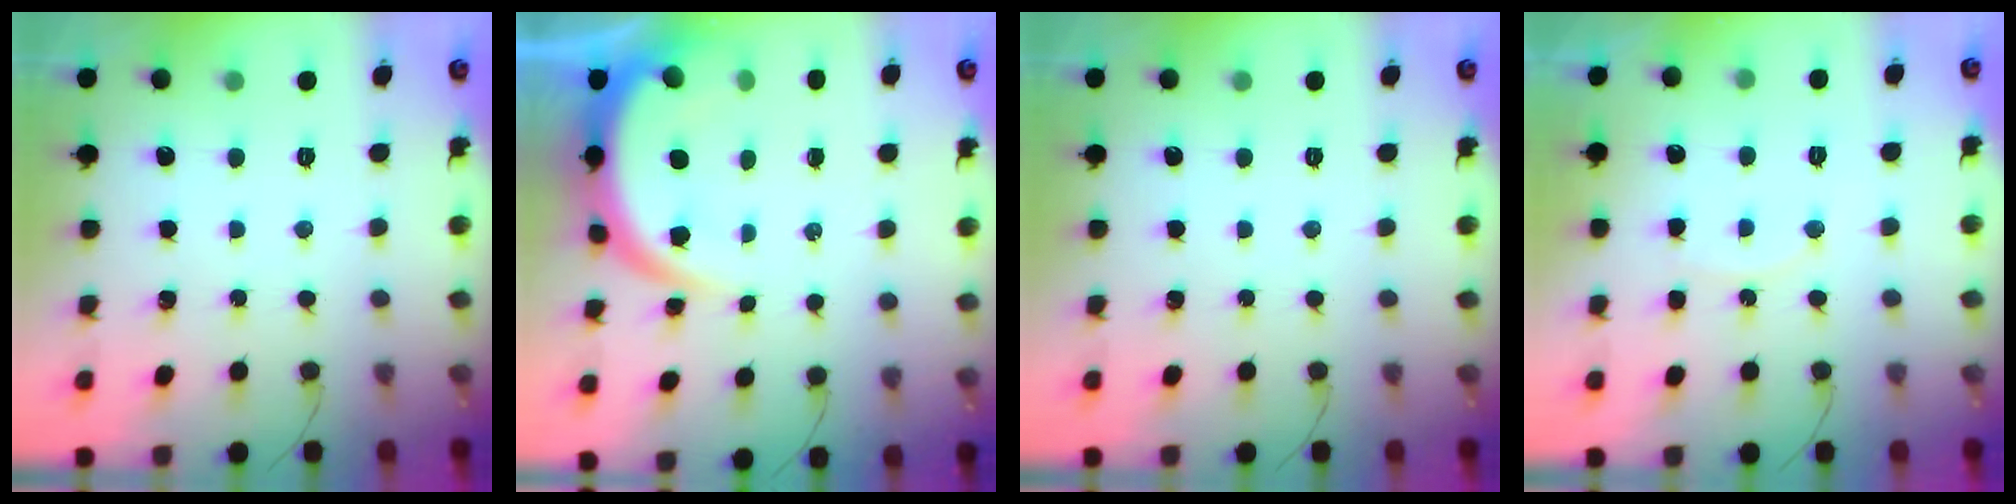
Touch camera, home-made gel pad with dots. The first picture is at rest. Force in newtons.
{"total": 8.6, "press": 8.6, "slide": 0.6}
{"total": 0.0}
{"total": 5.6, "press": 5.6, "slide": 0.2}